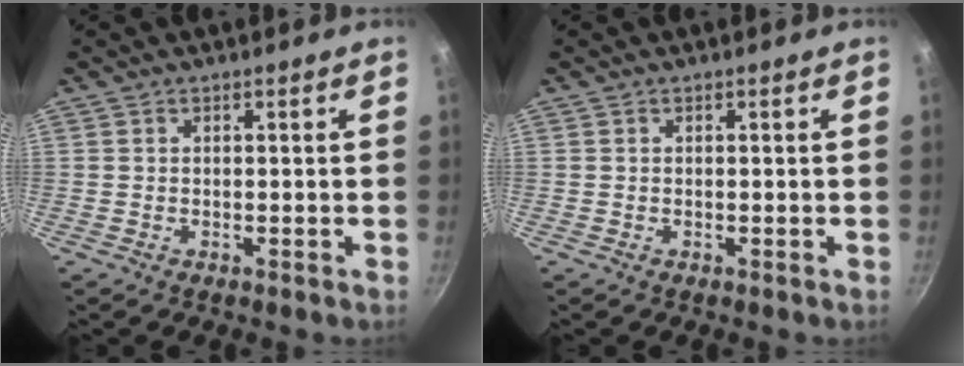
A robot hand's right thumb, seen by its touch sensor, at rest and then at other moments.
{"total": 0.0}